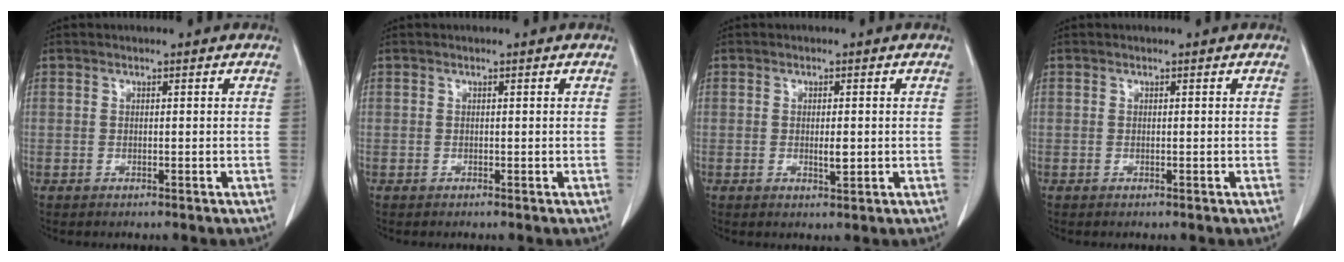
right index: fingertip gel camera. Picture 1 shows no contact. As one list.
[{"total": 0.0}, {"total": 2.2, "force": [-0.2, 0.6, 2.2], "torque": [-0.037, -0.003, -0.002]}, {"total": 0.0}]